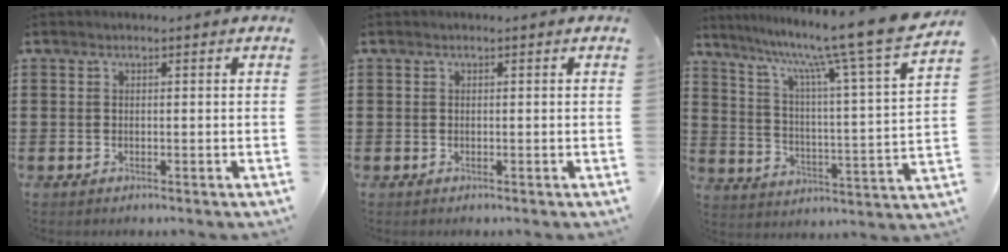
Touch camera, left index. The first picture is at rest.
{"total": 0.0}
{"total": 11.2, "force": [9.5, -1.5, 5.8], "torque": [-0.122, -0.084, 0.142]}